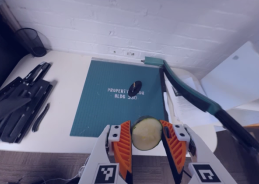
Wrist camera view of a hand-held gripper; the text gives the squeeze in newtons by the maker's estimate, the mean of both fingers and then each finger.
{"total": 9.2, "left": 9.5, "right": 9.0}